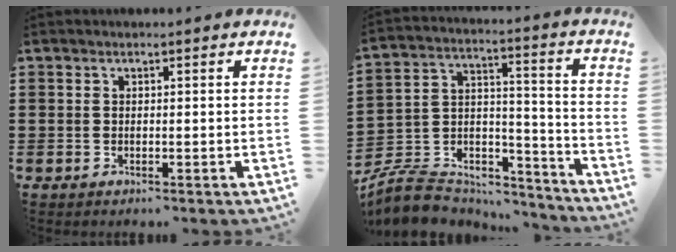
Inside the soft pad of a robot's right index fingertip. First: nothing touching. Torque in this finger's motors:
{"motor_torque": [-2.14, 0.00, -0.72, -0.21]}